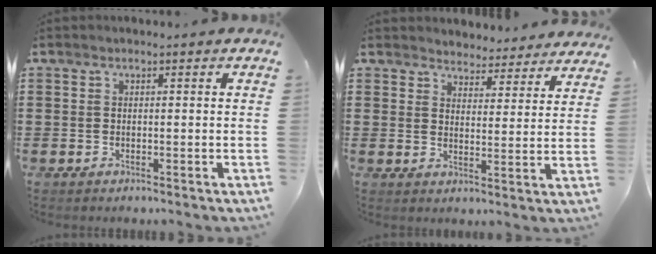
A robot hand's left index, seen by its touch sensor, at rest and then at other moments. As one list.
[{"total": 4.1, "force": [4.1, 0.5, -0.3], "torque": [-0.007, -0.027, 0.071]}]